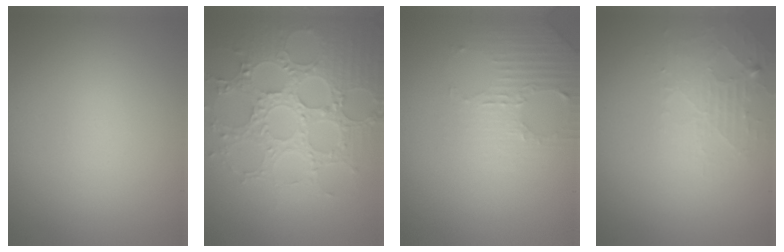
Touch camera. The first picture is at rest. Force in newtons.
{"total": 6.9, "press": 5.8, "slide": 3.7}
{"total": 3.0, "press": 2.9, "slide": 0.7}
{"total": 2.6, "press": 2.6, "slide": 0.4}